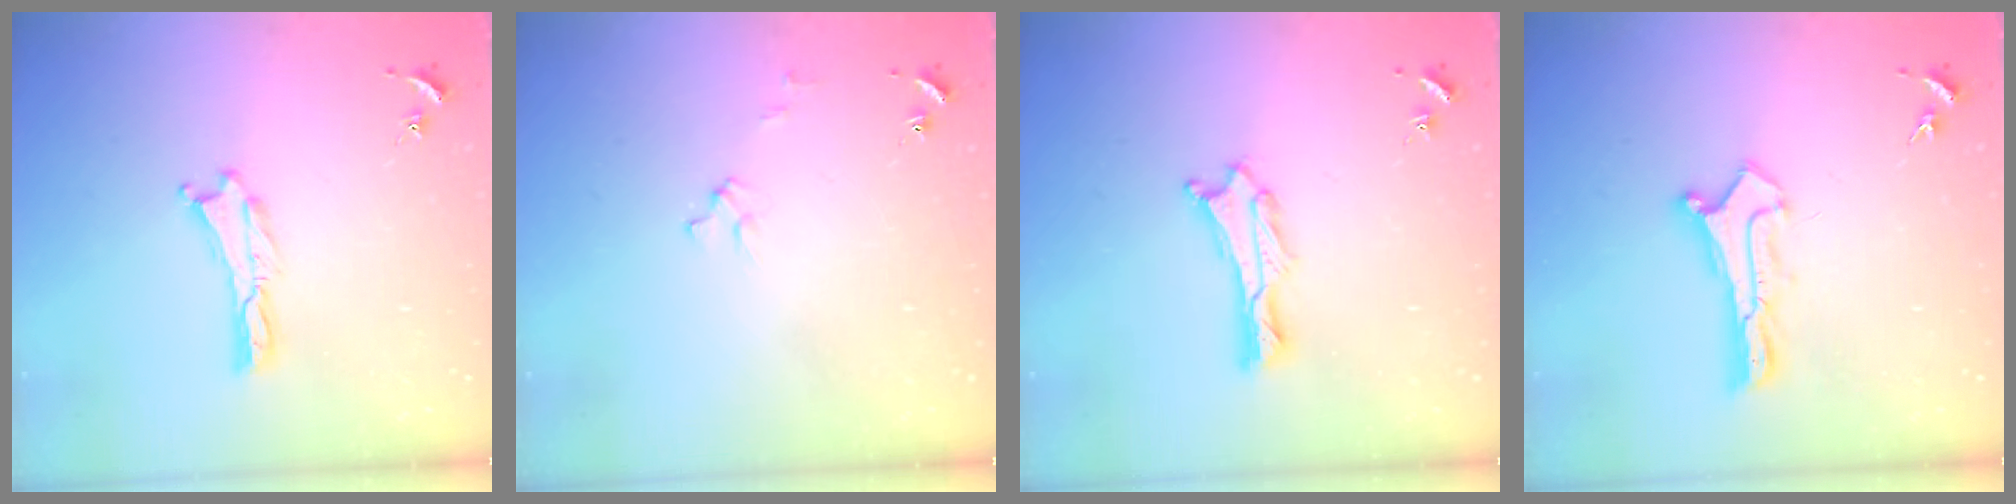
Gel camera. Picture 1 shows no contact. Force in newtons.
{"total": 3.0, "press": 3.0, "slide": 0.2}
{"total": 0.8, "press": 0.7, "slide": 0.2}
{"total": 0.8, "press": 0.8, "slide": 0.0}